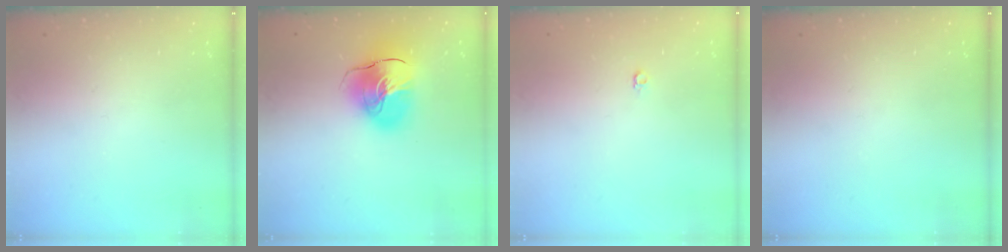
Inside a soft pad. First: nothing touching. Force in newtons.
{"total": 16.2, "press": 16.0, "slide": 2.3}
{"total": 3.5, "press": 3.4, "slide": 0.3}
{"total": 0.0}